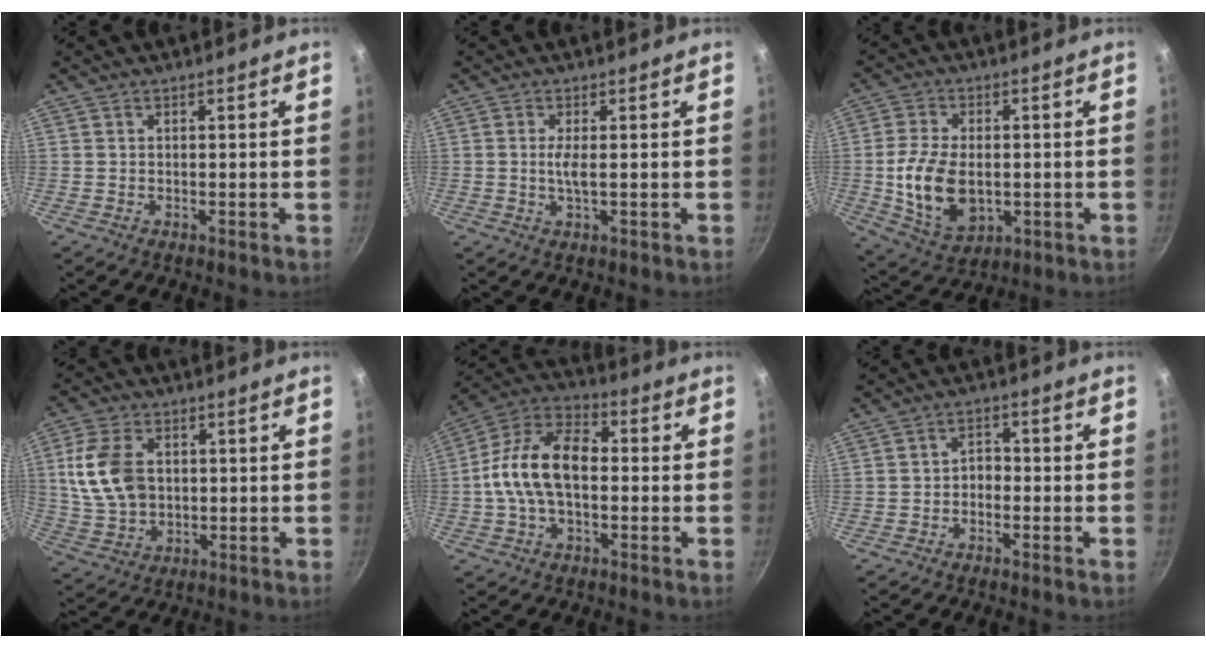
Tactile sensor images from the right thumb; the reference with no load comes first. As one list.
[{"total": 2.4, "force": [0.1, 0.4, 2.4], "torque": [-0.056, -0.002, 0.001]}, {"total": 13.1, "force": [-1.1, 8.3, 10.1], "torque": [-0.183, -0.003, -0.008]}, {"total": 11.8, "force": [1.7, 8.2, 8.4], "torque": [-0.152, 0.001, 0.038]}, {"total": 15.0, "force": [-0.6, 9.0, 12.0], "torque": [-0.196, 0.044, -0.032]}, {"total": 2.5, "force": [-1.0, 1.8, 1.5], "torque": [-0.010, 0.014, -0.021]}]